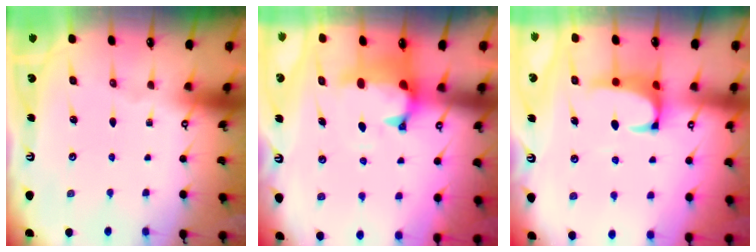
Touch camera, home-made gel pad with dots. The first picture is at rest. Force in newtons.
{"total": 1.1, "press": 0.1, "slide": 1.1}
{"total": 1.6, "press": 1.4, "slide": 0.7}